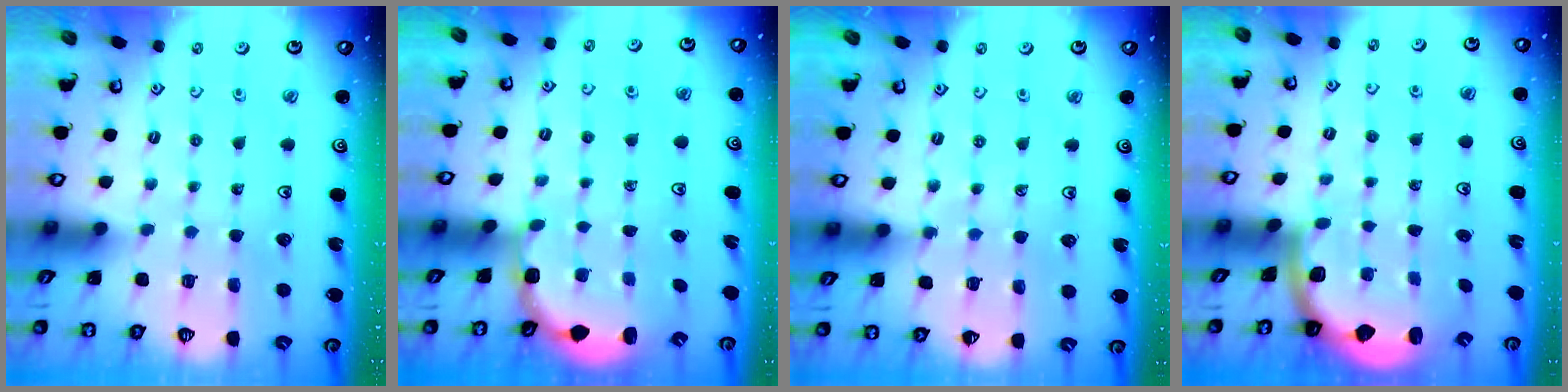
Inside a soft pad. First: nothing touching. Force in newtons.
{"total": 2.9, "press": 2.4, "slide": 1.8}
{"total": 5.2, "press": 5.2, "slide": 0.9}
{"total": 1.8, "press": 1.8, "slide": 0.5}